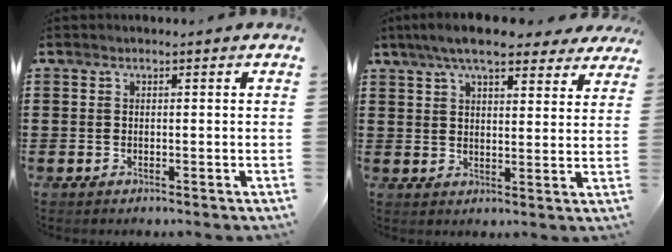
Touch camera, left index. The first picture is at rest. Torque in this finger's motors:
{"motor_torque": [2.14, 0.00, 0.99, 0.21]}